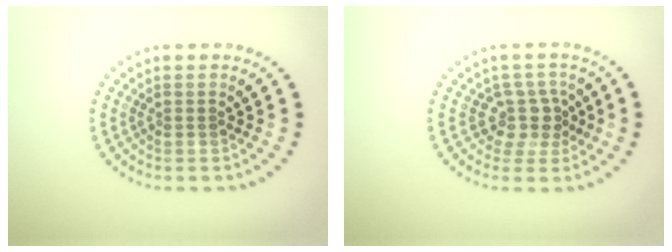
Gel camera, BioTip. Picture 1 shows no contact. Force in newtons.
{"total": 2.7, "press": 2.0, "slide": 1.8}